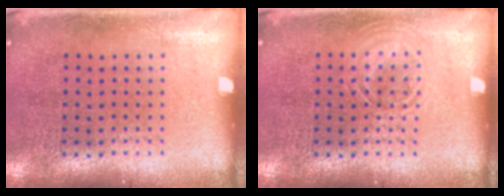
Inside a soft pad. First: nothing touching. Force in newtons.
{"total": 1.7, "press": 1.7, "slide": 0.3}